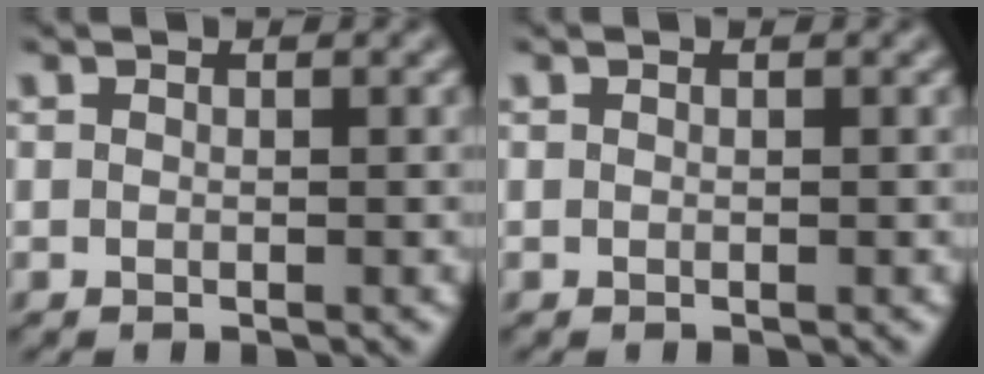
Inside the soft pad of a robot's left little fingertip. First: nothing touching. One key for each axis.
{"total": 0.0}